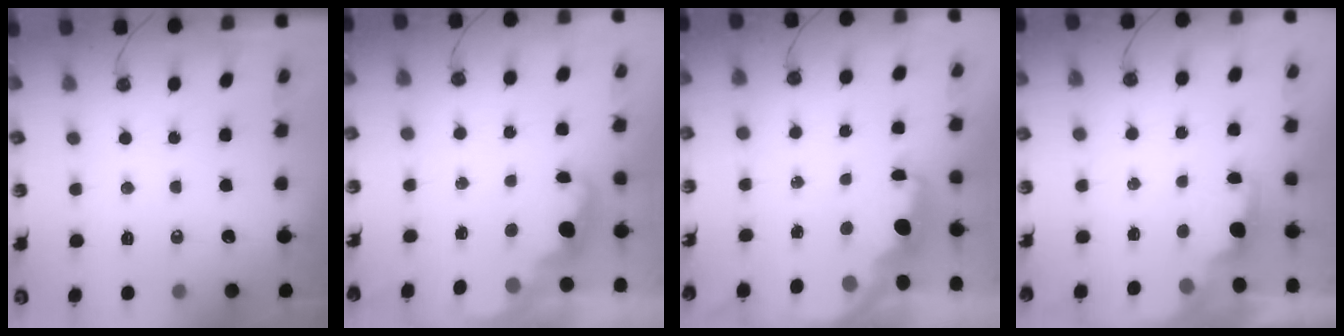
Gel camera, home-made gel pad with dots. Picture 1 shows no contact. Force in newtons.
{"total": 2.2, "press": 2.2, "slide": 0.5}
{"total": 3.8, "press": 3.8, "slide": 0.5}
{"total": 1.3, "press": 1.0, "slide": 0.8}